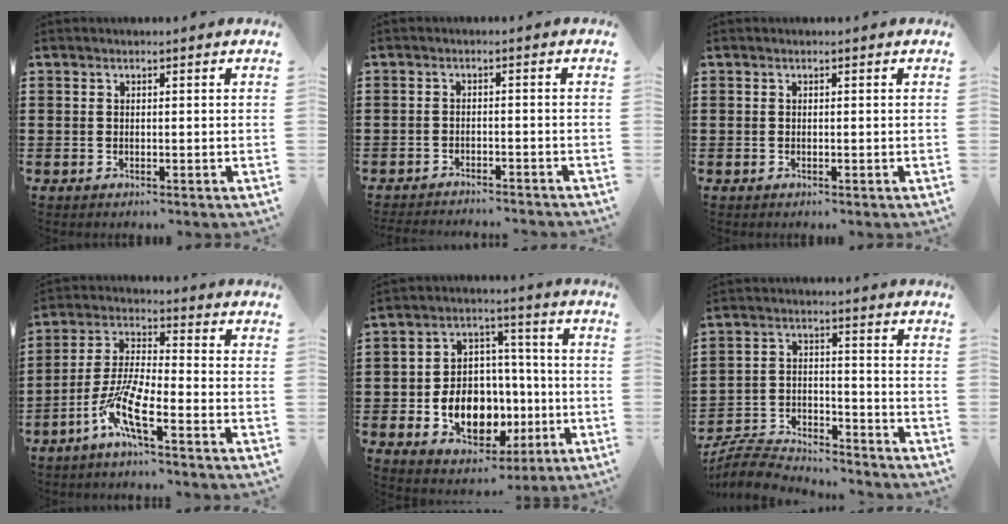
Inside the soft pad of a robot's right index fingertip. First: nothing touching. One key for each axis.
{"total": 2.2, "fx": -2.2, "fy": -0.2, "fz": -0.1, "tx": -0.001, "ty": 0.001, "tz": -0.047}
{"total": 0.0}
{"total": 8.6, "fx": -4.9, "fy": 1.6, "fz": 6.9, "tx": -0.161, "ty": -0.008, "tz": -0.097}
{"total": 10.7, "fx": -2.7, "fy": 8.1, "fz": 6.5, "tx": -0.125, "ty": 0.008, "tz": -0.045}
{"total": 6.4, "fx": -6.3, "fy": 0.9, "fz": 0.9, "tx": -0.030, "ty": 0.006, "tz": -0.128}